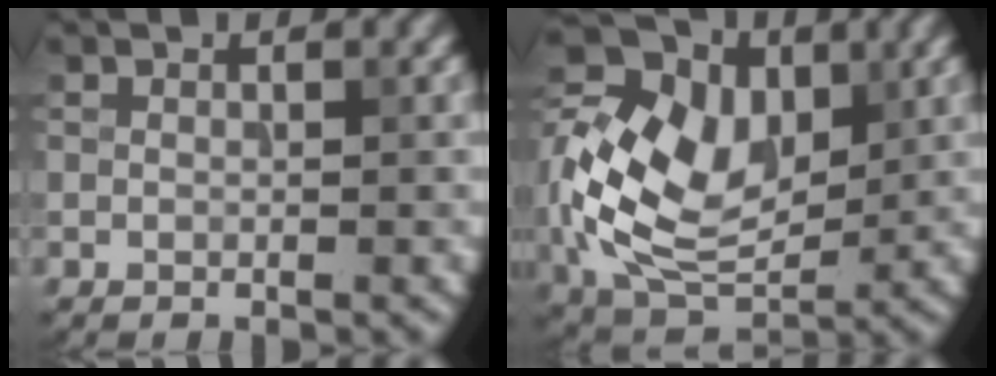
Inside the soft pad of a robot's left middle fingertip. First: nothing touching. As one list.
[{"total": 12.4, "force": [1.3, 8.7, 8.8], "torque": [-0.196, 0.024, 0.041]}]